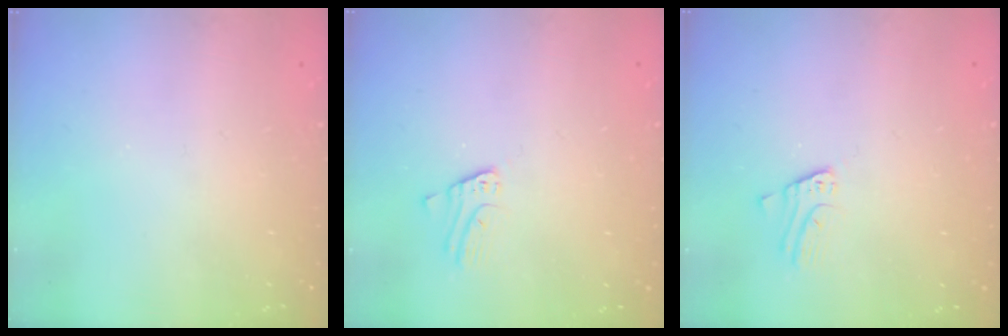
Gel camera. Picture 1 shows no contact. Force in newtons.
{"total": 2.0, "press": 2.0, "slide": 0.1}
{"total": 2.0, "press": 2.0, "slide": 0.1}